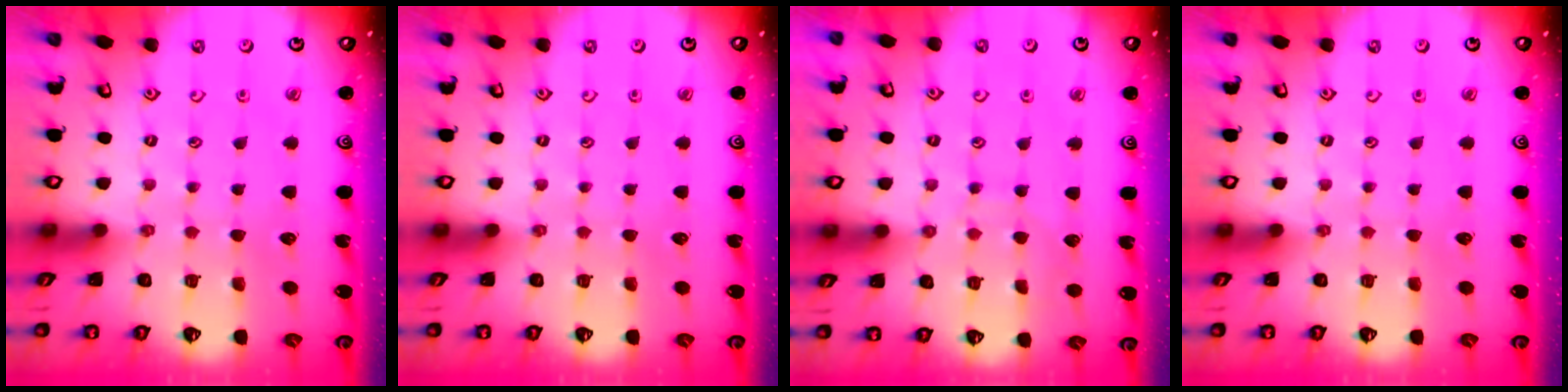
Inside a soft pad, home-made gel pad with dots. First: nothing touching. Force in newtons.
{"total": 0.0}
{"total": 6.3, "press": 6.3, "slide": 0.6}
{"total": 0.0}